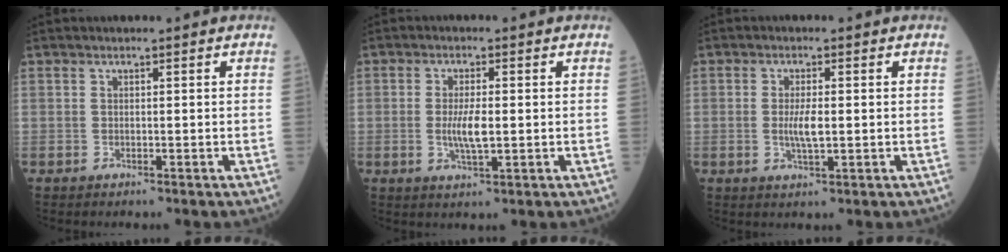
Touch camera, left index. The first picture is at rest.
{"total": 4.2, "force": [-0.3, 0.8, 4.2], "torque": [-0.088, -0.006, -0.004]}
{"total": 3.4, "force": [-0.1, 0.6, 3.3], "torque": [-0.070, -0.005, -0.001]}